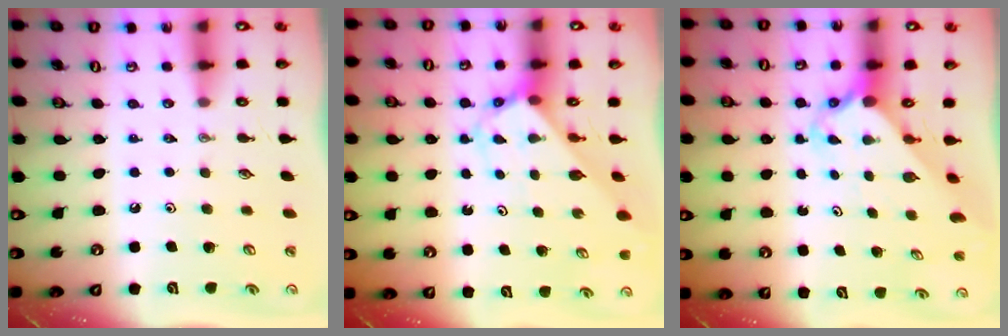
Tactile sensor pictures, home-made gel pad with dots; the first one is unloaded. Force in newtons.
{"total": 2.9, "press": 2.9, "slide": 0.1}
{"total": 2.3, "press": 2.3, "slide": 0.2}